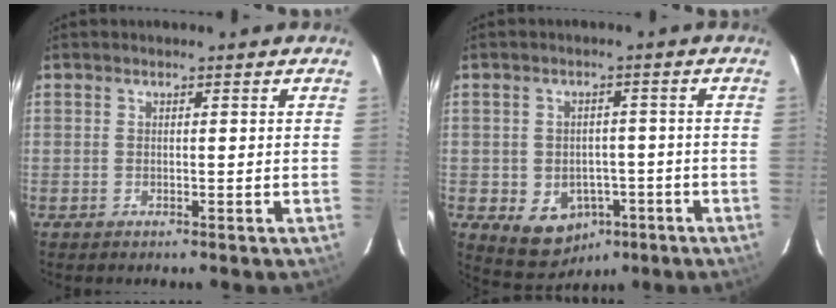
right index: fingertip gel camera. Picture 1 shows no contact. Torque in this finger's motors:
{"motor_torque": [1.24, -0.90, 0.33, 0.01]}